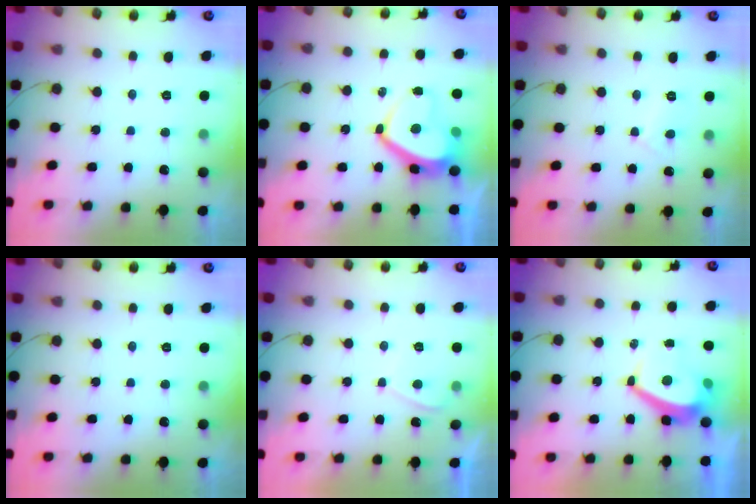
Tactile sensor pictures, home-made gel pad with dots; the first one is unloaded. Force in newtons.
{"total": 9.3, "press": 9.3, "slide": 1.0}
{"total": 5.5, "press": 5.5, "slide": 0.7}
{"total": 0.0}
{"total": 1.5, "press": 1.4, "slide": 0.6}
{"total": 5.1, "press": 5.0, "slide": 0.6}